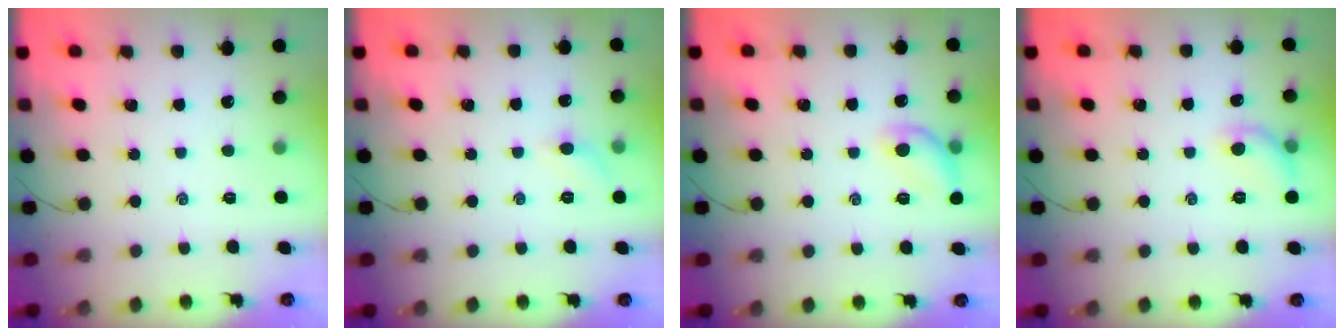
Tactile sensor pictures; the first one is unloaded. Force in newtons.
{"total": 4.7, "press": 4.4, "slide": 1.6}
{"total": 9.6, "press": 9.6, "slide": 0.4}
{"total": 6.7, "press": 6.6, "slide": 1.2}